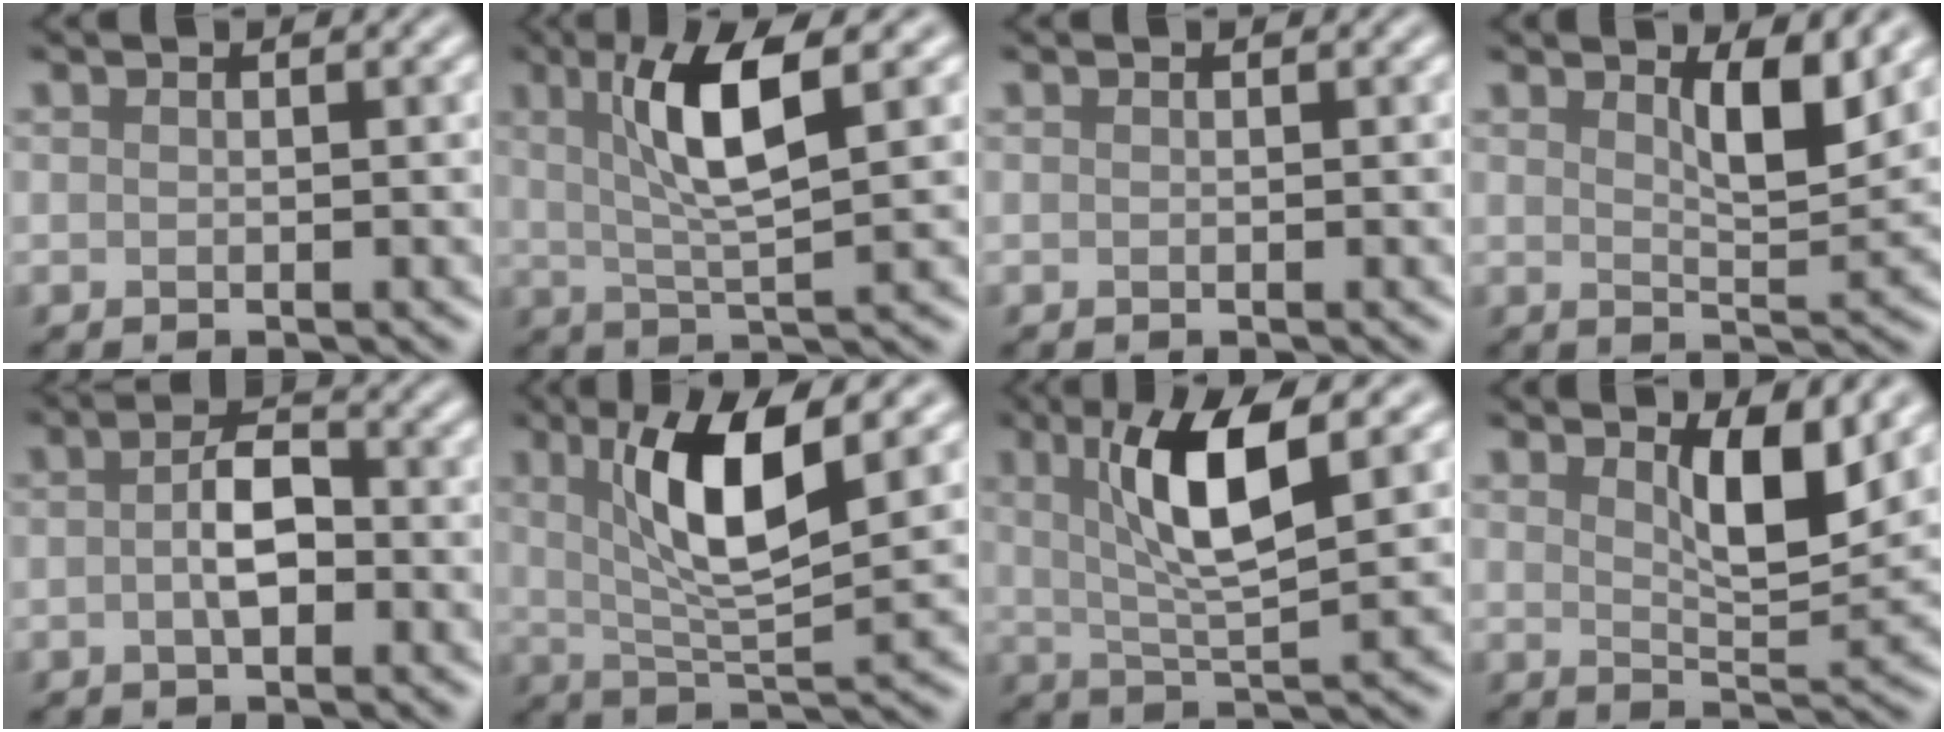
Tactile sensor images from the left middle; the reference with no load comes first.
{"total": 6.4, "force": [2.1, 1.3, 5.9], "torque": [-0.109, 0.004, 0.039]}
{"total": 0.0}
{"total": 3.7, "force": [2.1, 0.8, 2.9], "torque": [-0.048, -0.007, 0.036]}
{"total": 3.0, "force": [-0.6, 1.3, 2.7], "torque": [-0.047, 0.005, -0.017]}
{"total": 7.6, "force": [2.5, 1.8, 6.9], "torque": [-0.119, -0.005, 0.046]}
{"total": 7.0, "force": [2.3, 1.5, 6.4], "torque": [-0.115, 0.002, 0.043]}
{"total": 4.4, "force": [2.3, 1.1, 3.6], "torque": [-0.061, -0.009, 0.039]}